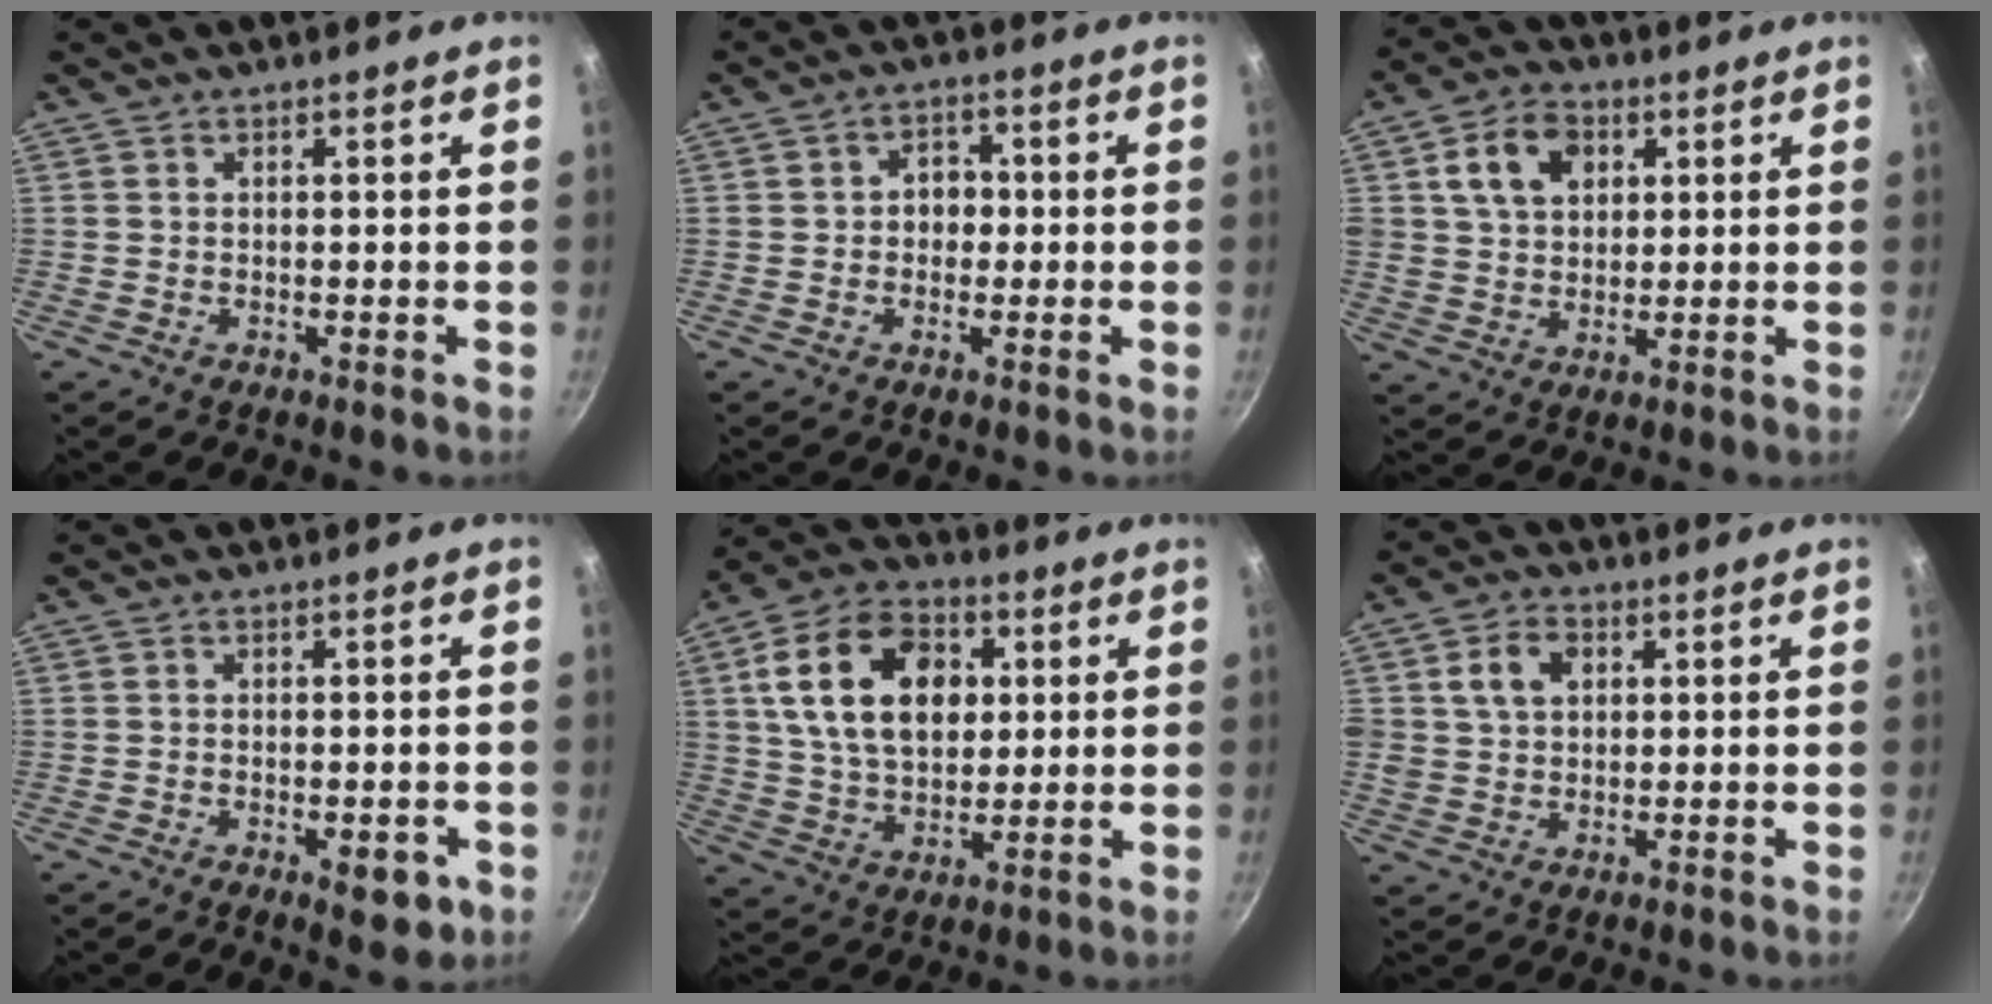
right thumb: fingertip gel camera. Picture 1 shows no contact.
{"total": 4.2, "force": [-0.3, 3.5, 2.3], "torque": [-0.004, 0.010, -0.008]}
{"total": 10.1, "force": [3.3, 7.5, 5.9], "torque": [-0.087, 0.003, 0.052]}
{"total": 5.6, "force": [-2.2, 2.5, 4.5], "torque": [-0.041, 0.009, -0.022]}
{"total": 18.3, "force": [4.2, 12.4, 12.8], "torque": [-0.197, 0.004, 0.065]}
{"total": 6.8, "force": [1.9, 5.2, 3.9], "torque": [-0.053, 0.004, 0.030]}